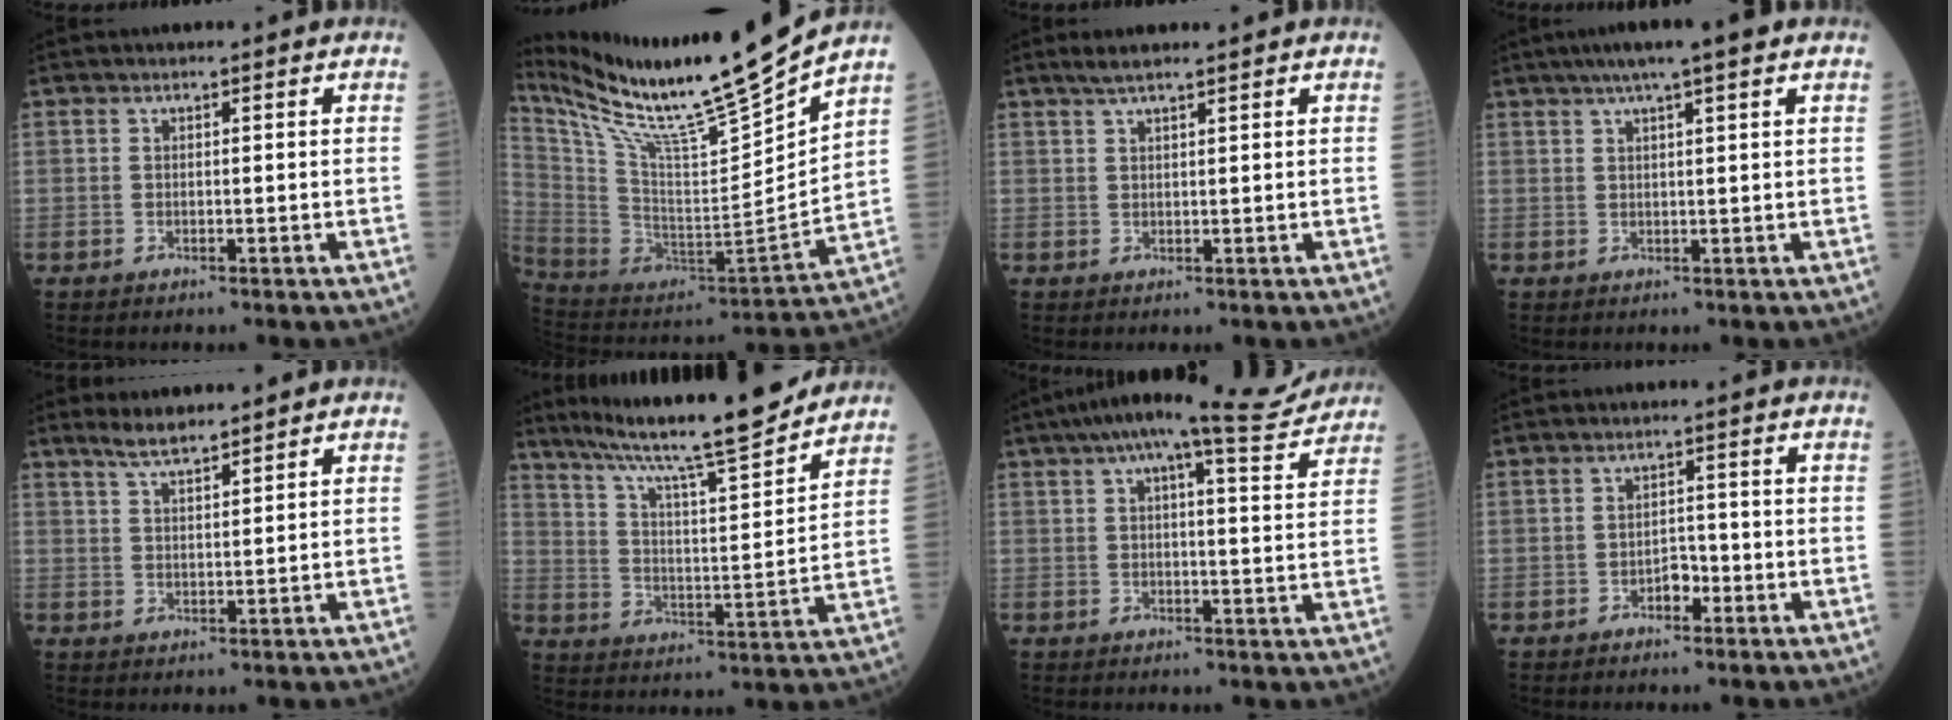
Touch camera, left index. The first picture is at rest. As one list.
[{"total": 23.5, "force": [19.8, -1.3, 12.7], "torque": [-0.234, -0.052, 0.345]}, {"total": 4.0, "force": [3.3, 0.2, 2.3], "torque": [-0.042, 0.020, 0.060]}, {"total": 7.7, "force": [5.5, 0.2, 5.4], "torque": [-0.084, 0.032, 0.082]}, {"total": 3.8, "force": [3.4, 0.3, 1.5], "torque": [-0.037, 0.004, 0.069]}, {"total": 19.5, "force": [16.7, 0.9, 10.1], "torque": [-0.169, 0.000, 0.261]}, {"total": 13.2, "force": [11.2, 1.4, 6.8], "torque": [-0.114, 0.018, 0.146]}, {"total": 2.0, "force": [-1.3, 1.1, 1.0], "torque": [-0.012, 0.002, -0.023]}]